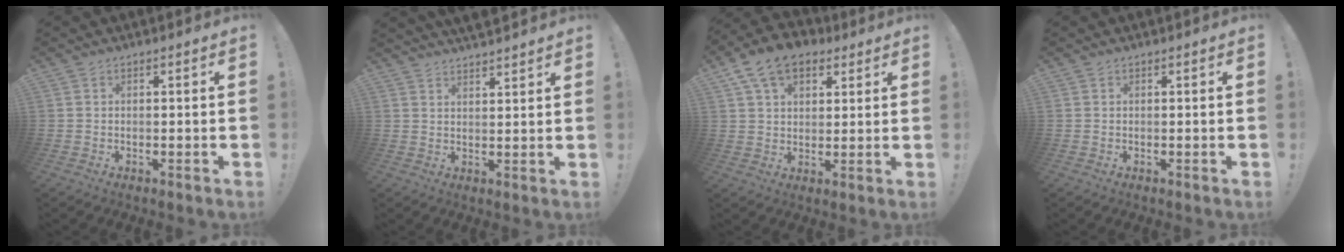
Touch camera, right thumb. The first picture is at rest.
{"total": 3.9, "force": [3.7, 0.6, 0.9], "torque": [-0.010, -0.025, 0.067]}
{"total": 12.4, "force": [6.3, 8.1, 6.9], "torque": [-0.107, -0.021, 0.122]}
{"total": 0.0}